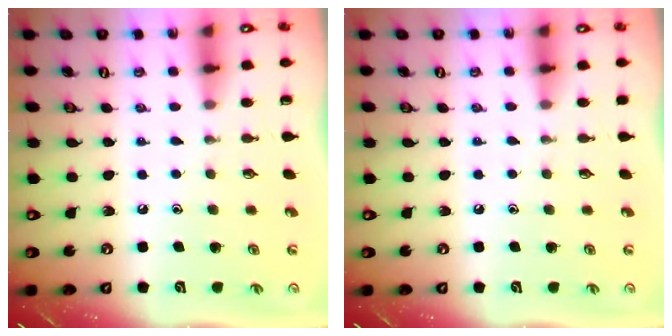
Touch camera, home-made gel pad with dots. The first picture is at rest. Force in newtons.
{"total": 2.3, "press": 2.2, "slide": 0.4}